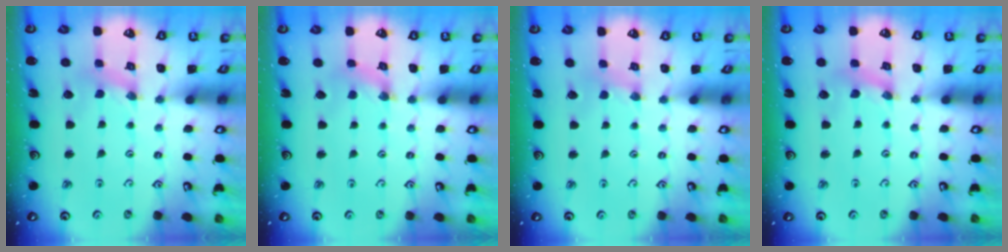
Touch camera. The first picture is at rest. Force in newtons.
{"total": 1.3, "press": 1.3, "slide": 0.3}
{"total": 1.5, "press": 1.4, "slide": 0.3}
{"total": 1.8, "press": 1.8, "slide": 0.3}